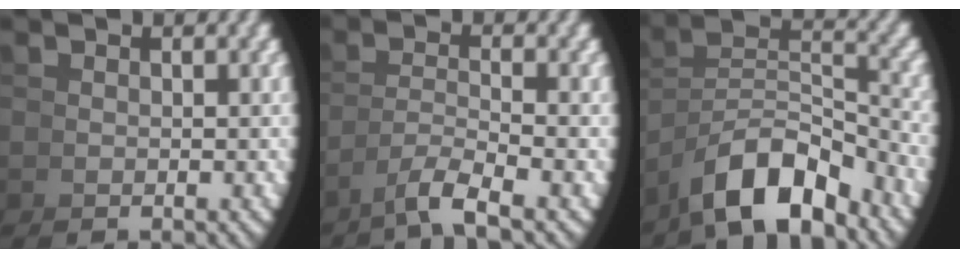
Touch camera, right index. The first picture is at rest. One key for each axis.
{"total": 2.9, "fx": -1.8, "fy": -0.1, "fz": 2.3, "tx": -0.040, "ty": -0.004, "tz": -0.027}
{"total": 7.6, "fx": -3.1, "fy": 4.7, "fz": 5.1, "tx": -0.095, "ty": -0.028, "tz": -0.038}